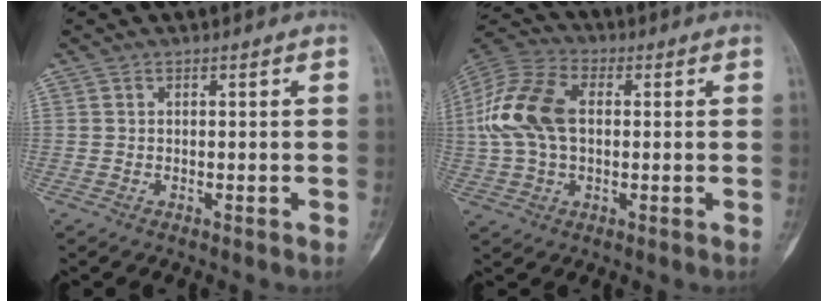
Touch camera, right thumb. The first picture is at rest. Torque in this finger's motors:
{"motor_torque": [0.99, 2.51, 0.24, 0.08, 0.45]}